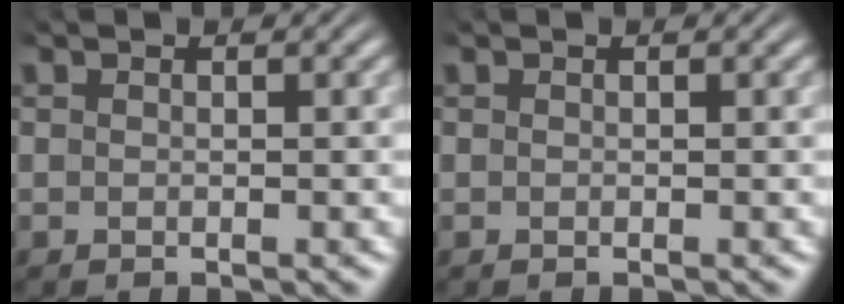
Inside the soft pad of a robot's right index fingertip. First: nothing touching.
{"total": 0.0}